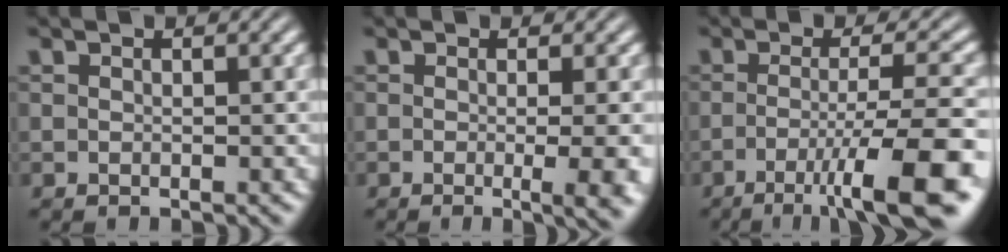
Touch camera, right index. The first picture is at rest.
{"total": 3.8, "force": [-1.3, 0.0, 3.6], "torque": [-0.039, -0.011, -0.018]}
{"total": 8.4, "force": [-4.2, 0.8, 7.1], "torque": [-0.093, -0.022, -0.052]}